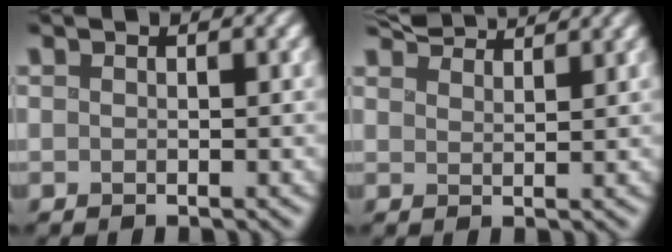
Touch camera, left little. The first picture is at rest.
{"total": 4.0, "force": [3.9, 0.4, 1.0], "torque": [-0.018, 0.010, 0.065]}